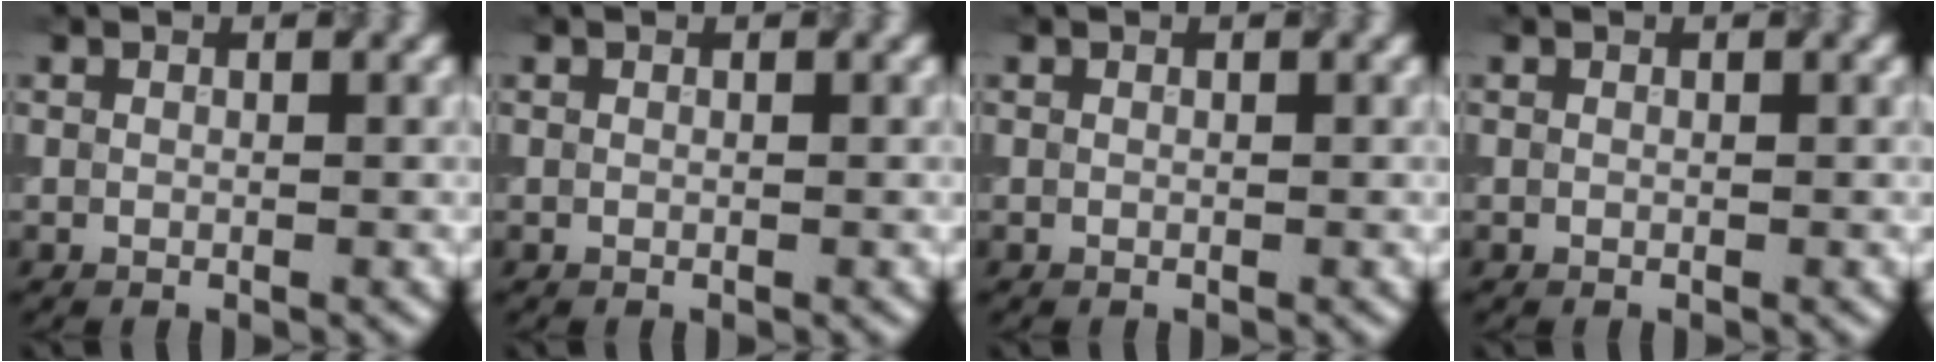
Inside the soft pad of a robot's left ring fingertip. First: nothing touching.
{"total": 0.0}
{"total": 0.0}
{"total": 0.0}